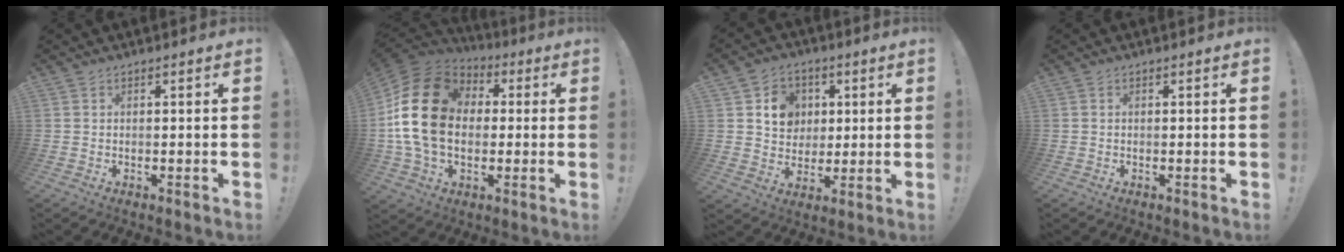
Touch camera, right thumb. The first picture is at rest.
{"total": 22.7, "force": [1.6, 16.3, 15.8], "torque": [-0.300, 0.016, 0.035]}
{"total": 10.3, "force": [3.3, 9.1, 3.6], "torque": [-0.043, -0.014, 0.068]}
{"total": 0.0}